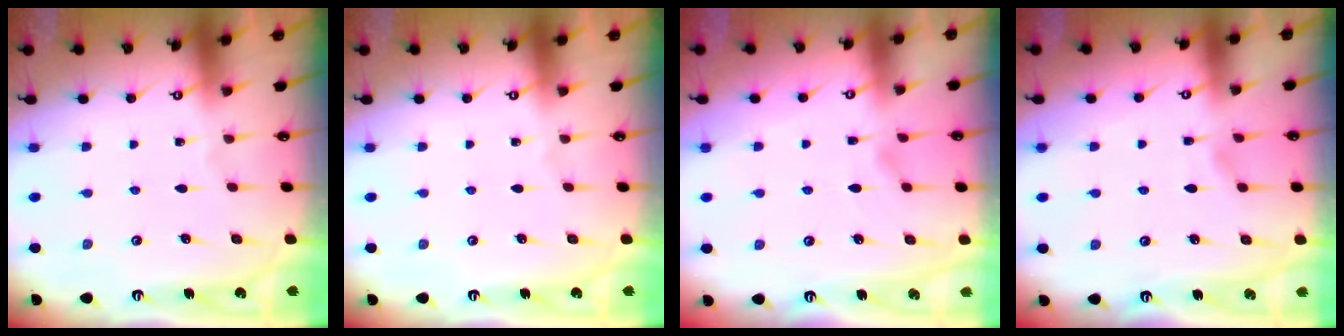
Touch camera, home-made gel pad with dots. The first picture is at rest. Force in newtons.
{"total": 0.0}
{"total": 1.1, "press": 0.6, "slide": 0.9}
{"total": 3.1, "press": 3.1, "slide": 0.4}